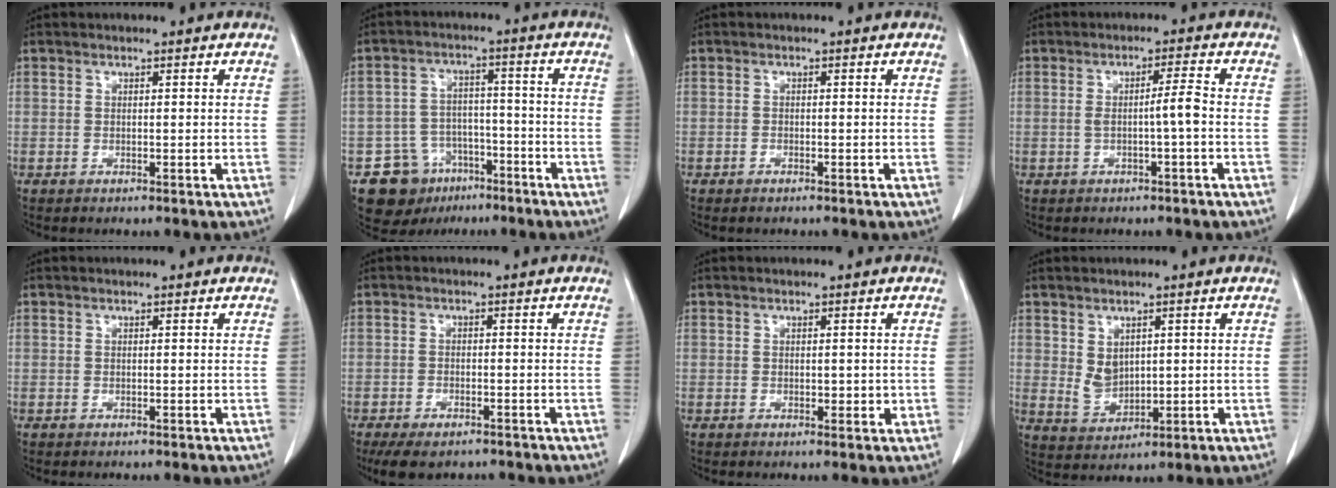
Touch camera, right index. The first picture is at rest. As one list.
[{"total": 9.5, "force": [-5.7, 7.4, 2.0], "torque": [-0.033, 0.028, -0.080]}, {"total": 0.7, "force": [-0.6, 0.2, 0.3], "torque": [-0.010, -0.001, -0.008]}, {"total": 3.2, "force": [-0.6, -0.4, 3.2], "torque": [-0.052, 0.003, -0.008]}, {"total": 0.0}, {"total": 7.1, "force": [-5.5, 2.7, 3.5], "torque": [-0.051, -0.007, -0.081]}, {"total": 1.6, "force": [0.0, 1.1, 1.2], "torque": [-0.011, 0.001, 0.002]}, {"total": 4.2, "force": [1.2, 3.1, 2.6], "torque": [-0.056, -0.002, 0.037]}]